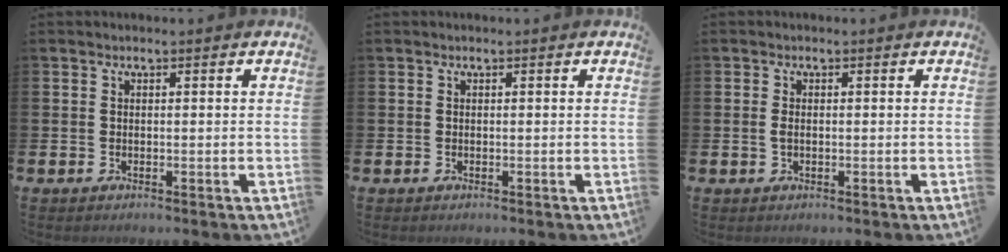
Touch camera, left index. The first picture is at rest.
{"total": 0.0}
{"total": 1.2, "force": [0.0, 0.6, 1.1], "torque": [-0.020, 0.005, -0.002]}